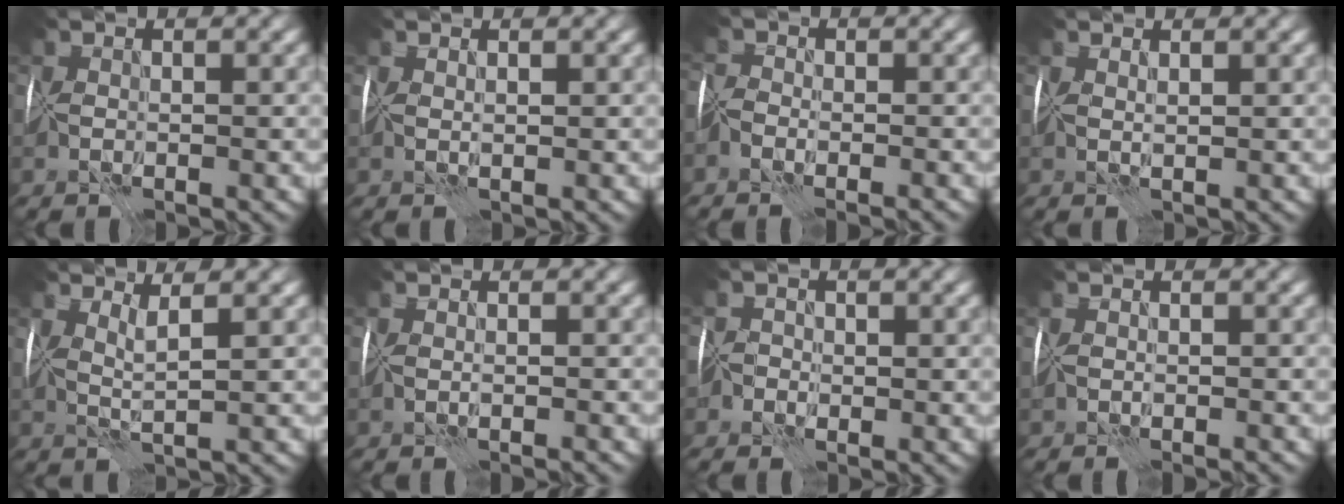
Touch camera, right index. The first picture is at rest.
{"total": 1.3, "force": [1.2, -0.6, -0.3], "torque": [0.005, 0.008, 0.028]}
{"total": 2.6, "force": [-2.4, 0.6, 0.7], "torque": [-0.005, 0.004, -0.038]}
{"total": 1.6, "force": [1.4, -0.8, -0.3], "torque": [0.007, 0.007, 0.032]}
{"total": 2.2, "force": [1.9, -1.1, 0.4], "torque": [-0.008, 0.003, 0.041]}
{"total": 1.1, "force": [-0.5, -0.9, -0.2], "torque": [0.006, 0.000, -0.008]}
{"total": 1.0, "force": [-0.1, 0.1, -1.0], "torque": [0.038, 0.017, -0.002]}
{"total": 1.1, "force": [-0.6, -0.8, -0.4], "torque": [0.012, 0.004, -0.009]}